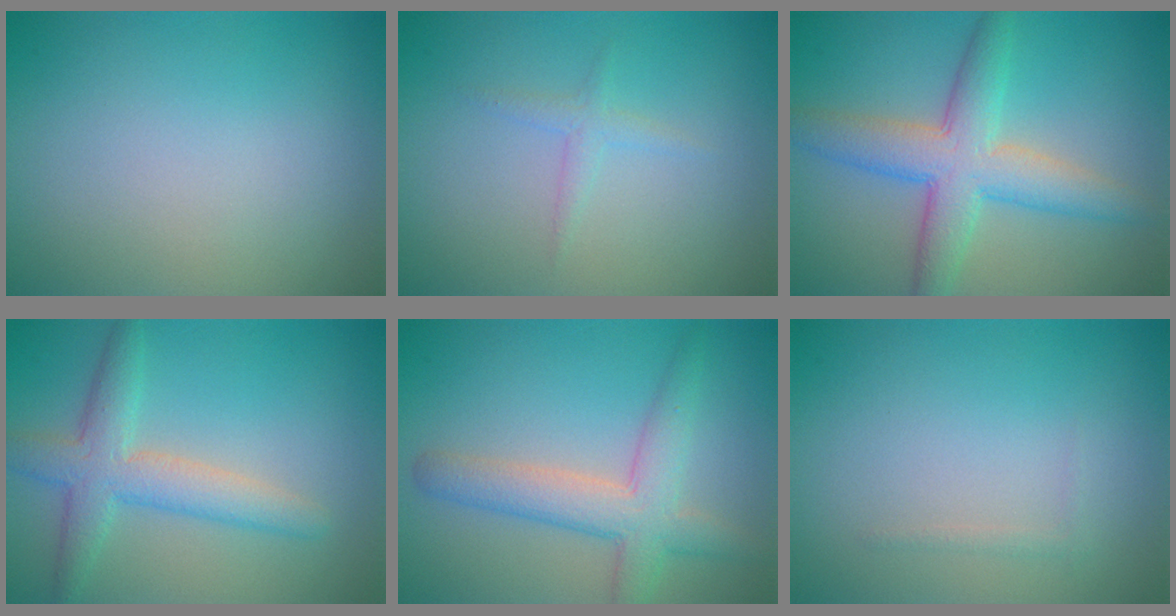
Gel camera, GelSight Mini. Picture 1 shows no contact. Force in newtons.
{"total": 1.2, "press": 1.2, "slide": 0.1}
{"total": 5.9, "press": 5.9, "slide": 0.3}
{"total": 4.4, "press": 4.4, "slide": 0.3}
{"total": 4.7, "press": 4.7, "slide": 0.2}
{"total": 0.5, "press": 0.5, "slide": 0.0}